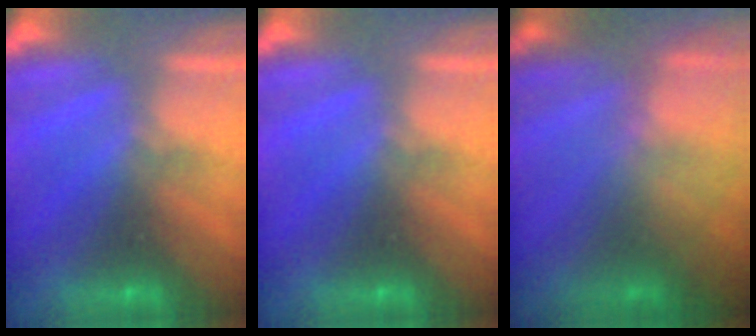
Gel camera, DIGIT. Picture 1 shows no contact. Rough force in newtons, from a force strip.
{"total": 0.0}
{"total": 6.8}